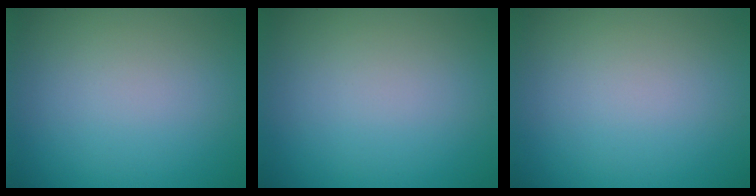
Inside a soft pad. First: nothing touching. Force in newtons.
{"total": 0.0}
{"total": 0.0}